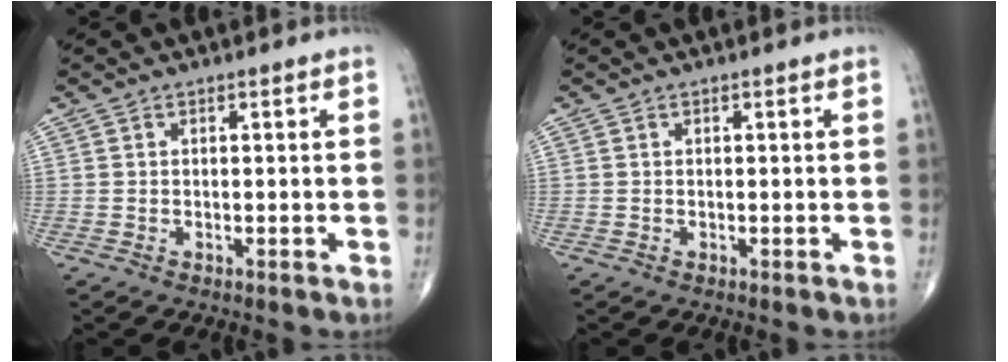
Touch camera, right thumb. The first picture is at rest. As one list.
[{"total": 0.0}]